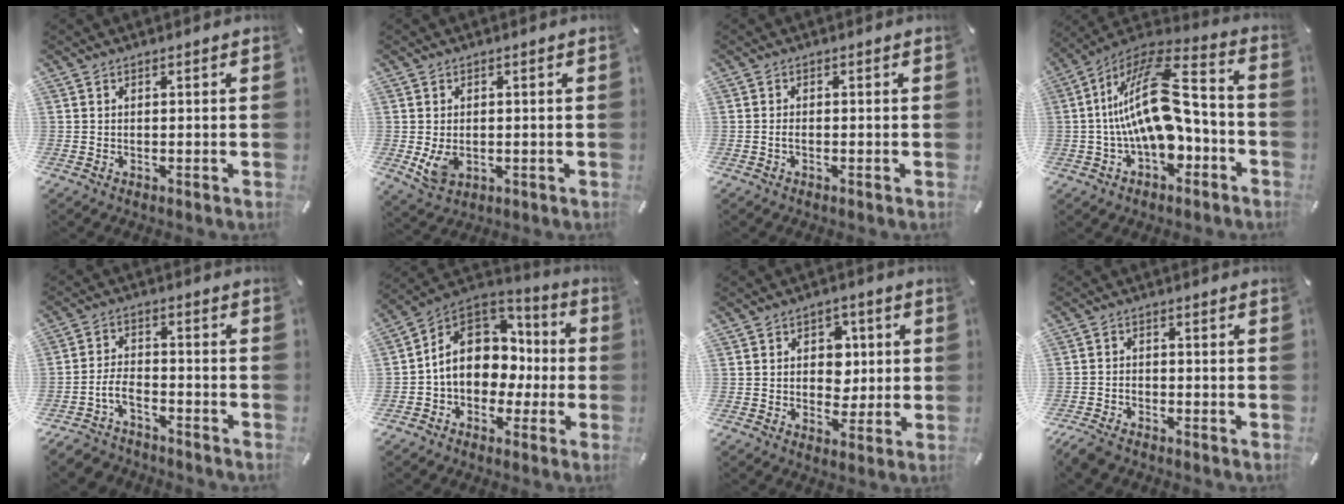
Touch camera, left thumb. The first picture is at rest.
{"total": 4.7, "force": [-0.2, 3.6, 3.0], "torque": [-0.058, -0.008, -0.006]}
{"total": 1.1, "force": [-0.5, 0.5, 0.9], "torque": [-0.018, 0.001, -0.010]}
{"total": 20.1, "force": [-0.2, 11.1, 16.7], "torque": [-0.316, 0.005, -0.001]}
{"total": 6.1, "force": [-3.7, 3.6, 3.2], "torque": [-0.080, 0.007, -0.075]}
{"total": 13.3, "force": [0.1, 11.2, 7.2], "torque": [-0.136, 0.003, 0.008]}
{"total": 7.1, "force": [0.7, 6.2, 3.3], "torque": [-0.040, 0.002, 0.008]}
{"total": 3.6, "force": [-2.9, 1.6, 1.3], "torque": [-0.040, 0.010, -0.061]}